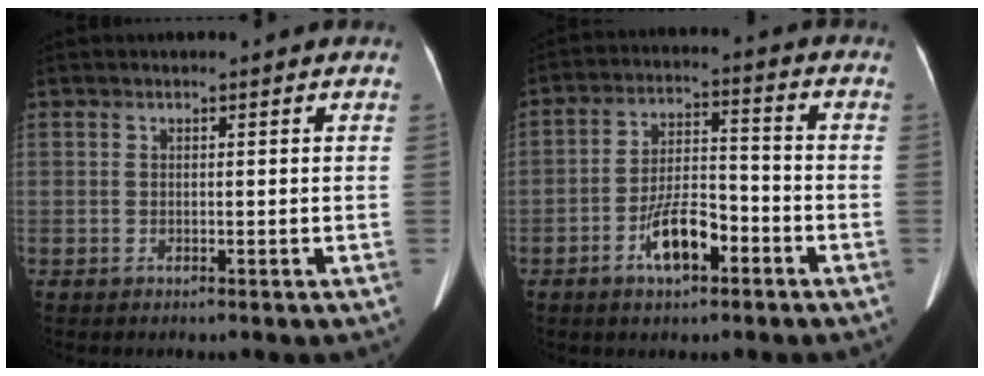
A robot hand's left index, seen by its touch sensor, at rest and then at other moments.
{"total": 8.2, "force": [-4.2, 3.0, 6.4], "torque": [-0.125, 0.010, -0.073]}